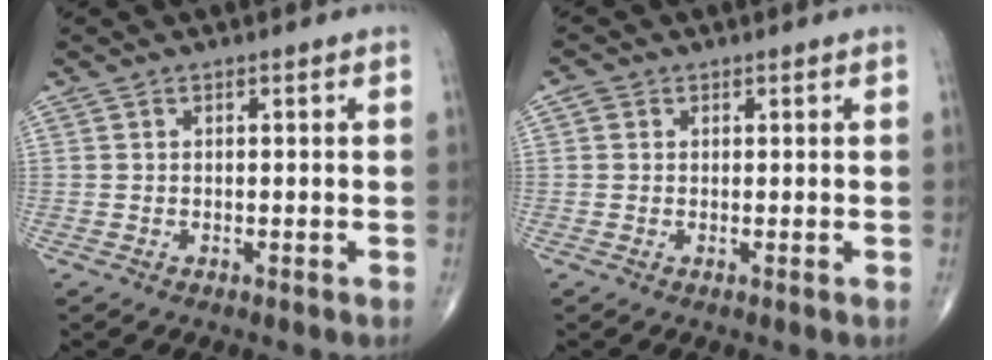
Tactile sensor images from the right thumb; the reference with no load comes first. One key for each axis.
{"total": 1.4, "fx": 0.4, "fy": 1.3, "fz": 0.4, "tx": 0.002, "ty": 0.001, "tz": 0.002}